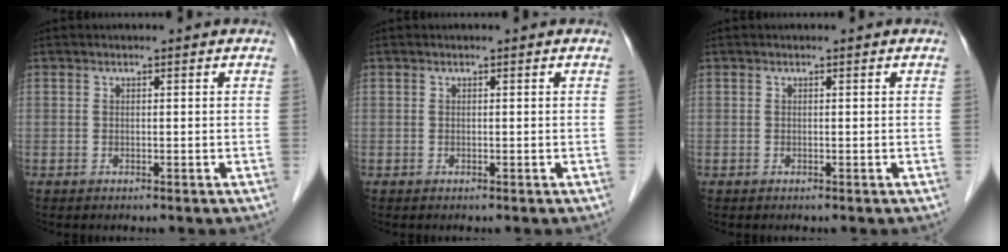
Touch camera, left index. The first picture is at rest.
{"total": 0.0}
{"total": 0.0}